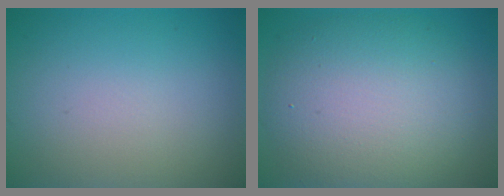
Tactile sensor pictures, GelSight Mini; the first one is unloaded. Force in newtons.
{"total": 9.3, "press": 9.3, "slide": 0.3}